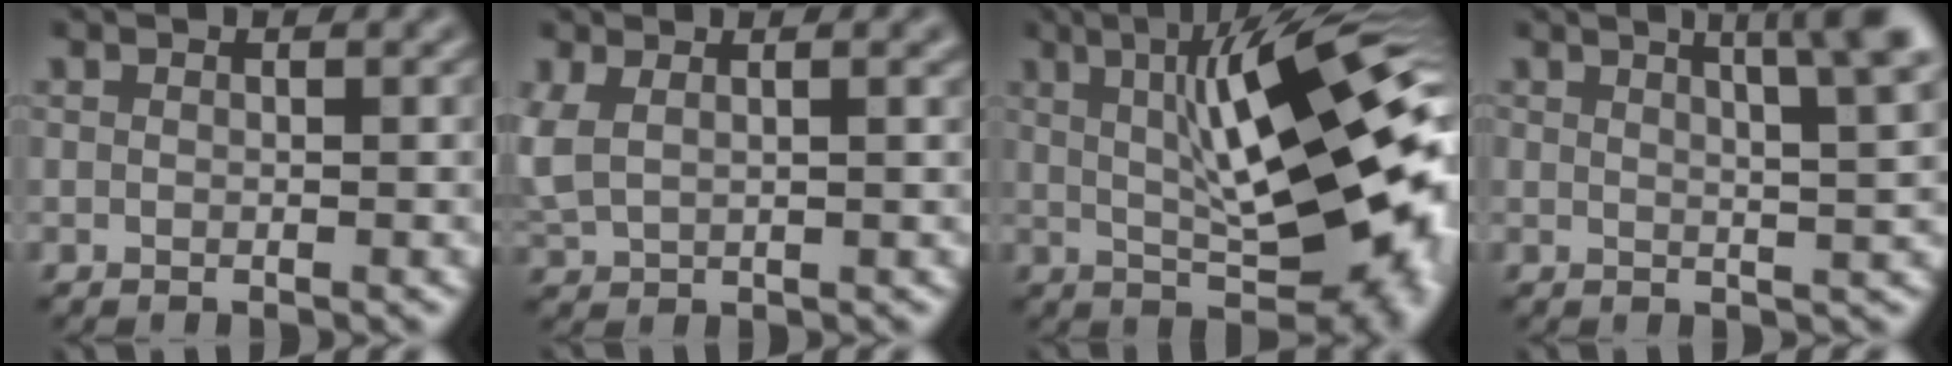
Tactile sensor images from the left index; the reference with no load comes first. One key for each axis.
{"total": 3.9, "fx": 1.6, "fy": 1.9, "fz": 3.1, "tx": -0.063, "ty": 0.009, "tz": 0.034}
{"total": 13.9, "fx": 2.3, "fy": 3.9, "fz": 13.1, "tx": -0.180, "ty": 0.007, "tz": 0.035}
{"total": 6.5, "fx": 3.3, "fy": 2.0, "fz": 5.2, "tx": -0.040, "ty": 0.028, "tz": 0.023}